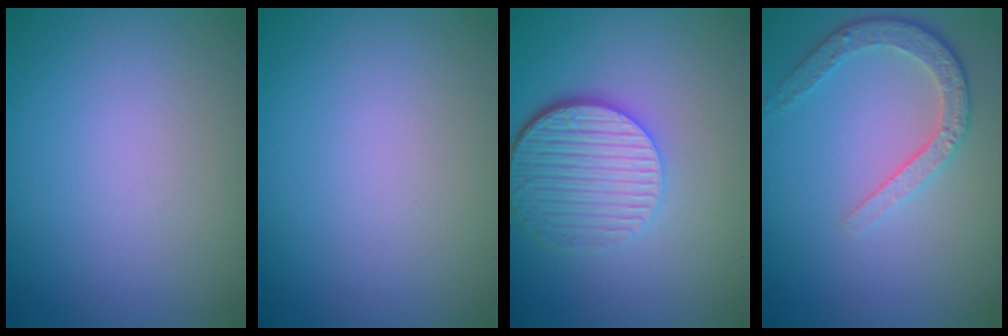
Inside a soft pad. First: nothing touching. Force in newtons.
{"total": 0.0}
{"total": 5.6, "press": 4.1, "slide": 3.9}
{"total": 3.5, "press": 2.9, "slide": 2.0}